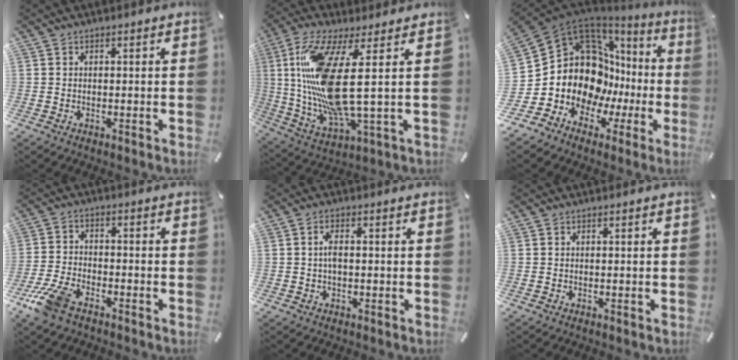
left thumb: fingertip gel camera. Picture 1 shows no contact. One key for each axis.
{"total": 20.2, "fx": 3.7, "fy": 5.2, "fz": 19.2, "tx": -0.417, "ty": -0.031, "tz": 0.053}
{"total": 15.6, "fx": 2.3, "fy": 13.5, "fz": 7.5, "tx": -0.141, "ty": -0.061, "tz": 0.058}
{"total": 8.2, "fx": -5.4, "fy": 3.7, "fz": 4.9, "tx": -0.122, "ty": 0.008, "tz": -0.107}
{"total": 2.9, "fx": 0.0, "fy": 1.2, "fz": 2.6, "tx": -0.050, "ty": 0.002, "tz": -0.001}
{"total": 0.0}